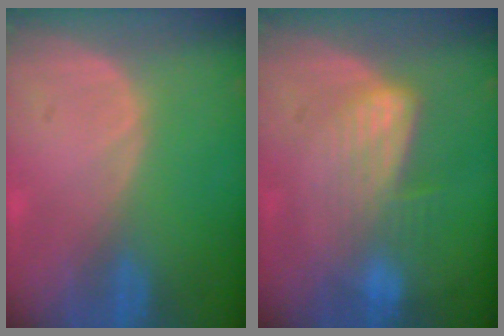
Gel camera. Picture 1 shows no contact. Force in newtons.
{"total": 7.0, "press": 6.1, "slide": 3.5}